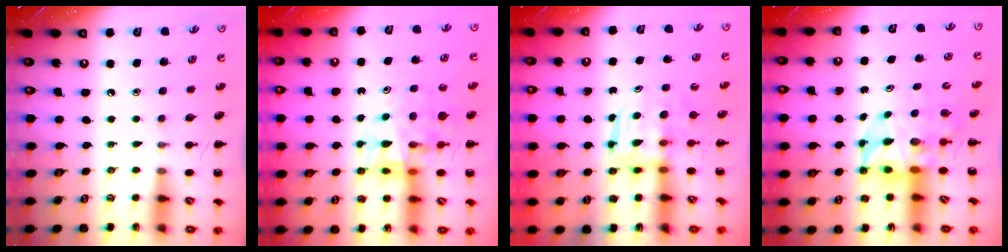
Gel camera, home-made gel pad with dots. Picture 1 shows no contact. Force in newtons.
{"total": 12.0, "press": 11.5, "slide": 3.3}
{"total": 3.0, "press": 3.0, "slide": 0.2}
{"total": 6.3, "press": 6.0, "slide": 1.8}